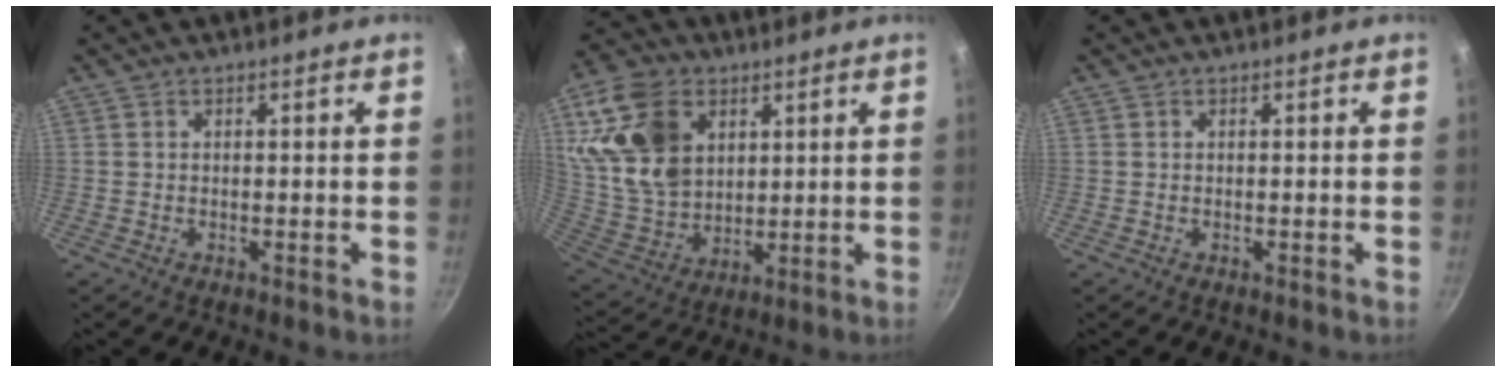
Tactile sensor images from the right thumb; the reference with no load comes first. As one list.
[{"total": 18.1, "force": [6.2, 12.6, 11.4], "torque": [-0.195, -0.018, 0.131]}, {"total": 0.0}]